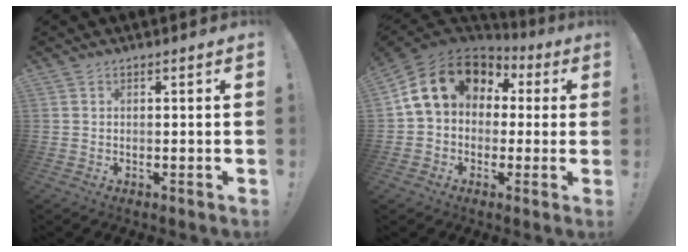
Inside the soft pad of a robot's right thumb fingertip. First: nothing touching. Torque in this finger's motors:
{"motor_torque": [2.38, 2.48, 1.35, -0.04, 0.07]}